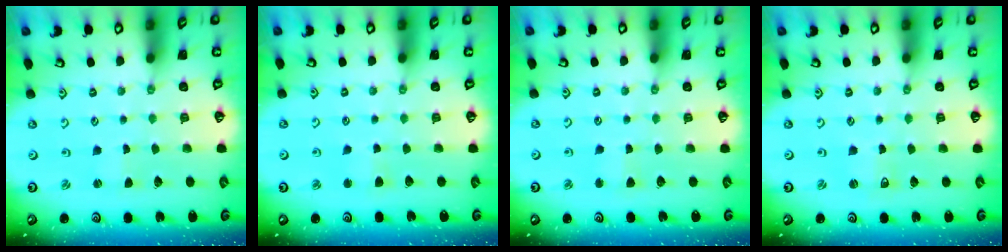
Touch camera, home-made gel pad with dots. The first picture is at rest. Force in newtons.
{"total": 2.4, "press": 2.4, "slide": 0.5}
{"total": 2.5, "press": 2.5, "slide": 0.3}
{"total": 2.7, "press": 2.7, "slide": 0.3}